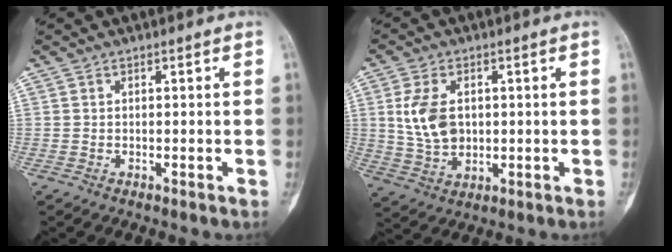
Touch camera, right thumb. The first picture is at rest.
{"total": 8.6, "force": [1.0, 5.6, 6.4], "torque": [-0.117, -0.003, 0.029]}